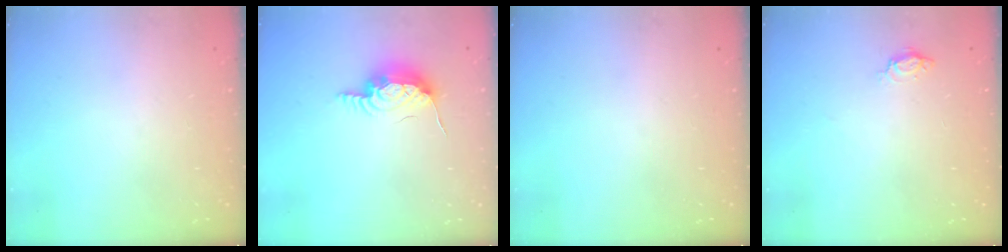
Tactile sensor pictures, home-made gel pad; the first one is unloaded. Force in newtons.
{"total": 10.3, "press": 10.2, "slide": 1.0}
{"total": 0.0}
{"total": 4.3, "press": 4.3, "slide": 0.5}